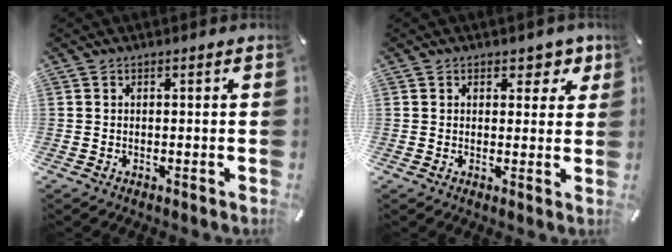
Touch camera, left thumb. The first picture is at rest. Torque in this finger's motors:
{"motor_torque": [0.21, -0.10, -0.03, 0.08, 0.03]}